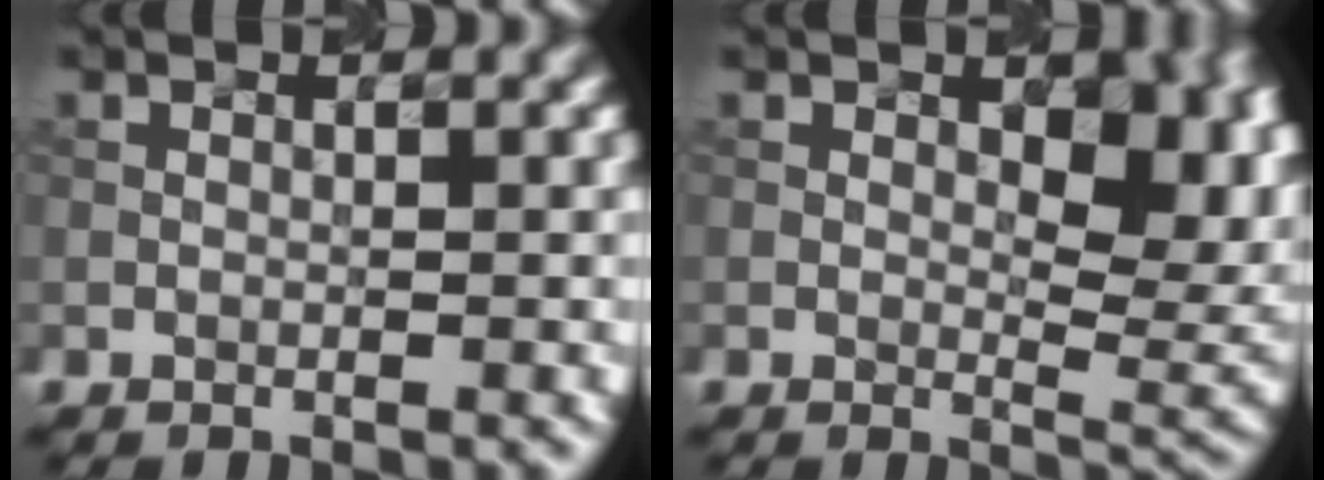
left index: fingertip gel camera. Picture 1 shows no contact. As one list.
[{"total": 7.2, "force": [1.8, 3.5, 6.0], "torque": [-0.080, -0.004, 0.038]}]